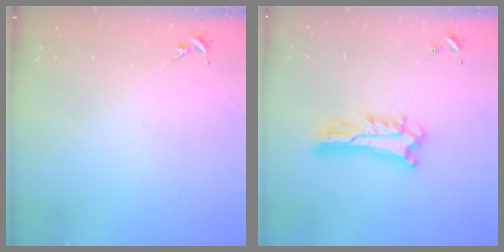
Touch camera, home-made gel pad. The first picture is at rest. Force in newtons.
{"total": 7.0, "press": 6.9, "slide": 0.6}